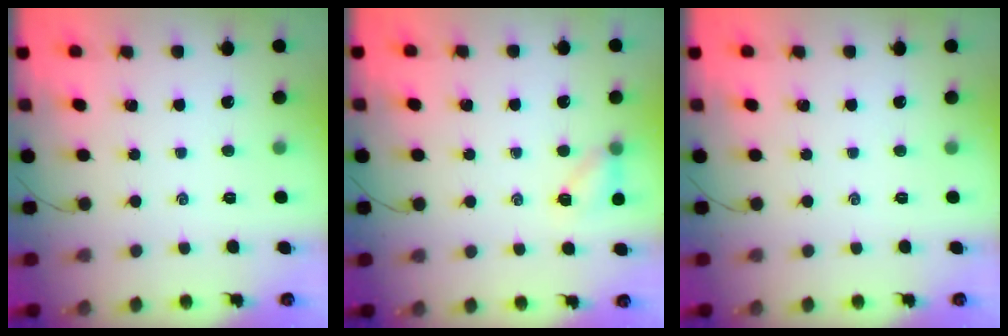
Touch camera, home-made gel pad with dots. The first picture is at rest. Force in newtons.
{"total": 5.6, "press": 5.4, "slide": 1.7}
{"total": 0.0}